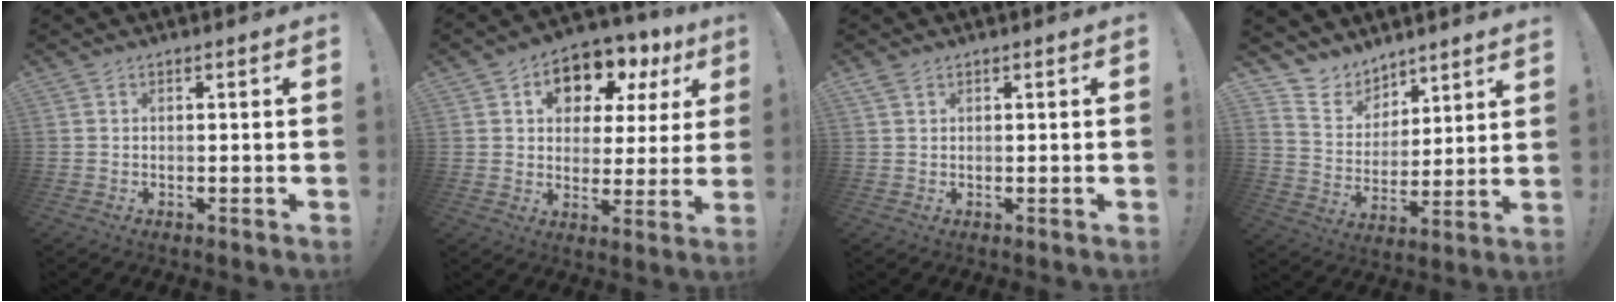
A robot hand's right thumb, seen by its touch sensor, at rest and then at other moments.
{"total": 10.5, "force": [6.2, 6.9, 4.9], "torque": [-0.072, -0.044, 0.110]}
{"total": 1.4, "force": [1.0, 0.6, 0.9], "torque": [-0.019, 0.002, 0.019]}
{"total": 8.2, "force": [6.8, 4.6, -0.1], "torque": [-0.014, -0.071, 0.136]}